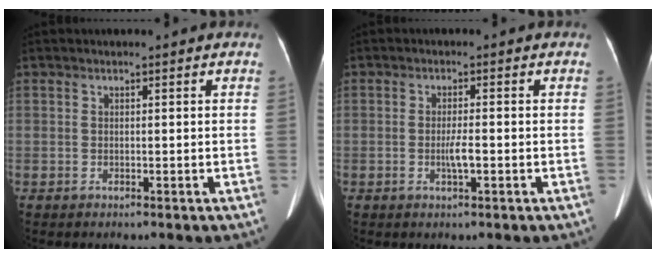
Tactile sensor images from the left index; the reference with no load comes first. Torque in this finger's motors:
{"motor_torque": [0.45, 0.17, 0.10, 0.01]}